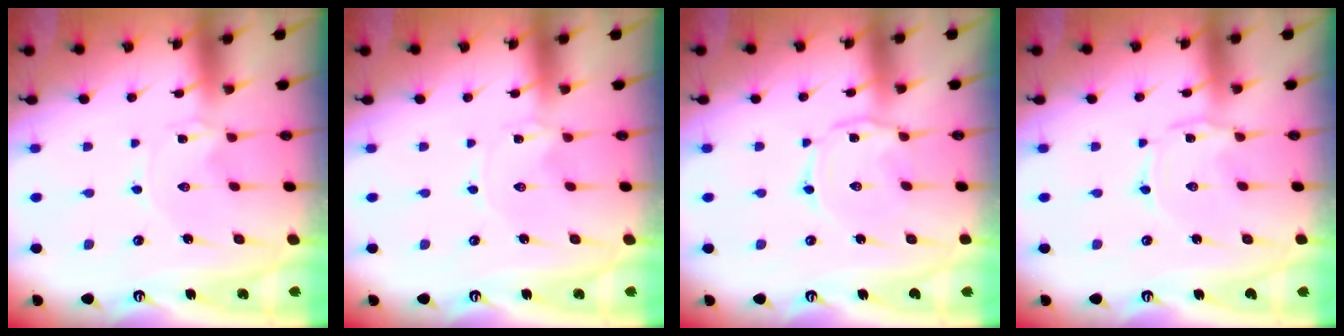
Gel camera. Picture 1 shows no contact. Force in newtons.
{"total": 0.0}
{"total": 2.8, "press": 2.8, "slide": 0.4}
{"total": 1.0, "press": 1.0, "slide": 0.2}